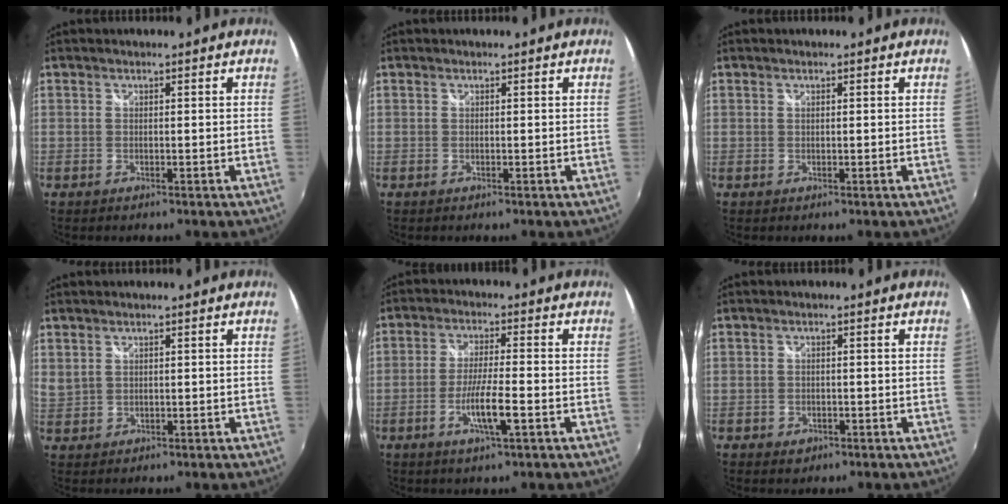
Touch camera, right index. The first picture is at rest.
{"total": 0.0}
{"total": 0.0}
{"total": 1.9, "force": [1.4, 1.0, 0.8], "torque": [-0.013, 0.000, 0.029]}
{"total": 7.0, "force": [-2.7, 0.4, 6.4], "torque": [-0.122, -0.009, -0.050]}
{"total": 2.4, "force": [-1.1, 1.9, 0.8], "torque": [-0.019, -0.001, -0.014]}